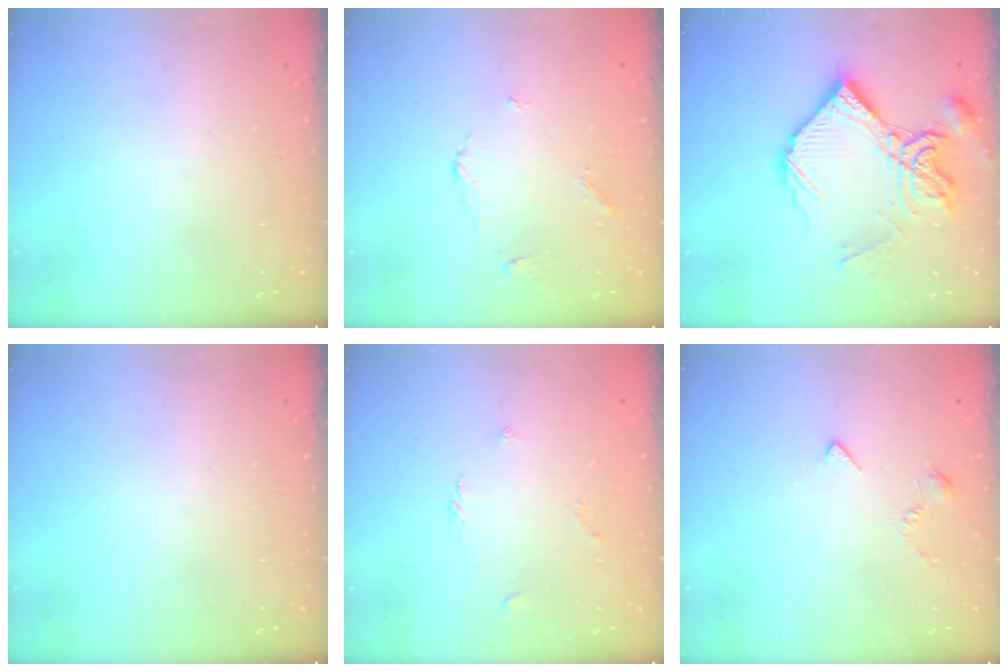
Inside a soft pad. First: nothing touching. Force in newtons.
{"total": 4.0, "press": 3.9, "slide": 0.6}
{"total": 17.3, "press": 17.2, "slide": 1.9}
{"total": 0.0}
{"total": 2.0, "press": 1.9, "slide": 0.6}
{"total": 3.0, "press": 2.9, "slide": 0.7}